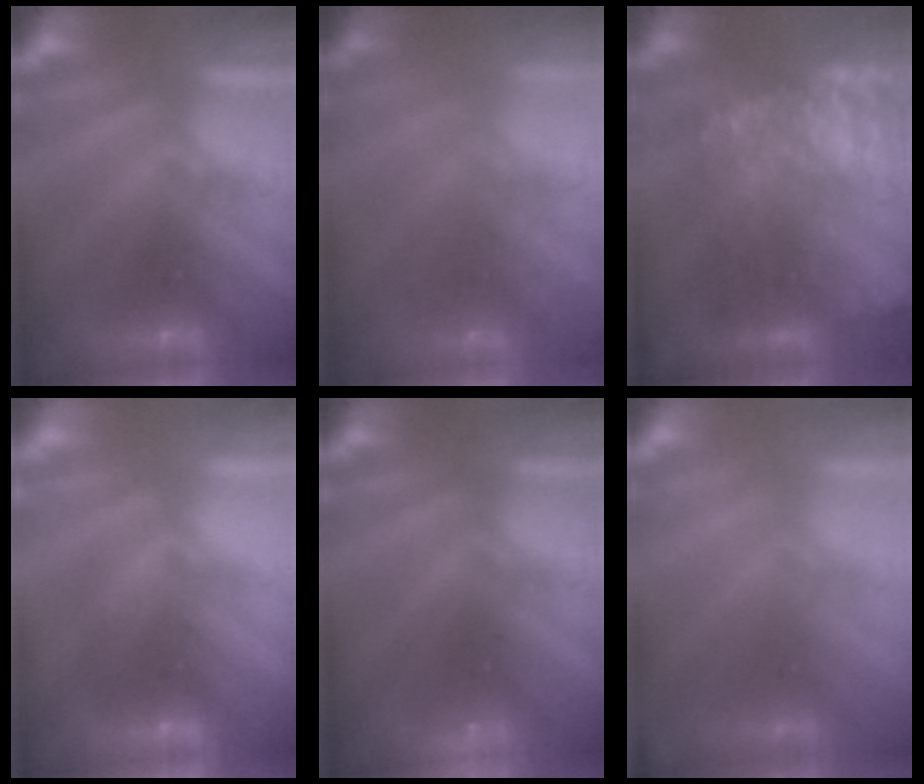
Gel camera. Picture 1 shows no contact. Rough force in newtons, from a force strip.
{"total": 7.6}
{"total": 7.7}
{"total": 2.7}
{"total": 2.9}
{"total": 1.8}